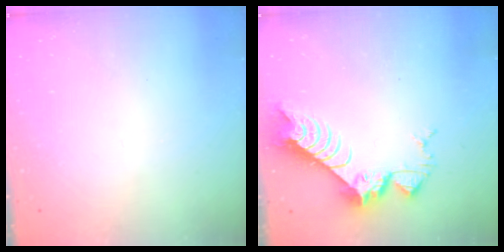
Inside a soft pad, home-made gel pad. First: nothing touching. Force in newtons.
{"total": 8.5, "press": 8.5, "slide": 0.8}